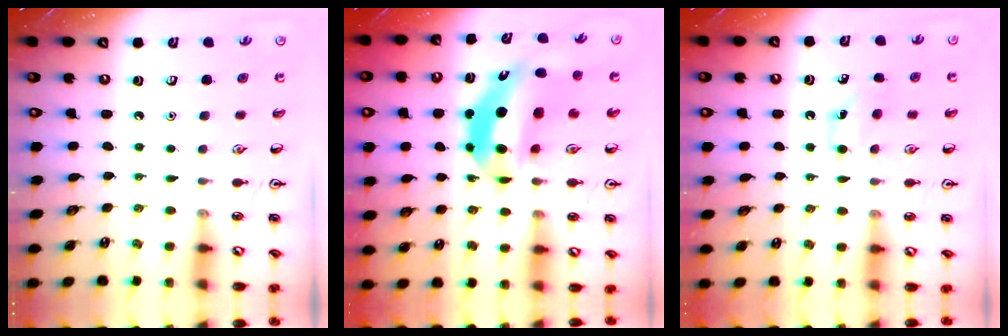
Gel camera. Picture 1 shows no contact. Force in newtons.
{"total": 10.1, "press": 9.6, "slide": 3.0}
{"total": 7.5, "press": 7.3, "slide": 1.8}